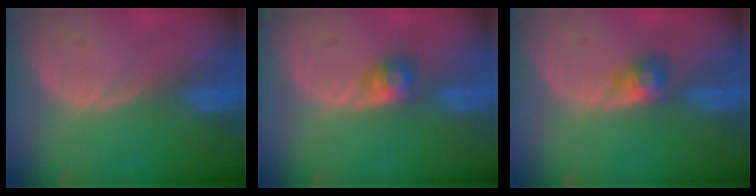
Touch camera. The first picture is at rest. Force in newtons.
{"total": 2.9, "press": 2.7, "slide": 1.1}
{"total": 2.9, "press": 2.7, "slide": 1.0}